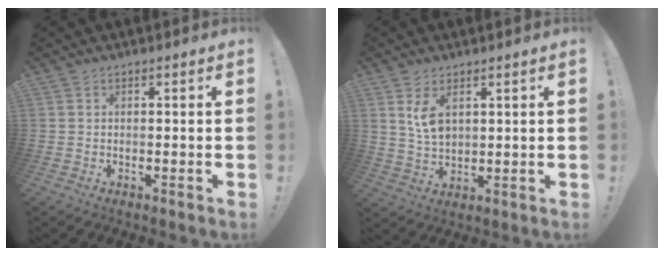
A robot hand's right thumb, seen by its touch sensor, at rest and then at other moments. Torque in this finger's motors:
{"motor_torque": [-0.25, 0.49, 0.36, 0.27, 0.02]}